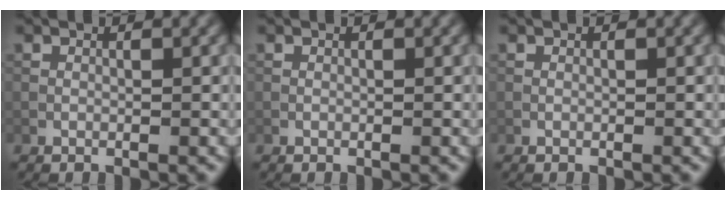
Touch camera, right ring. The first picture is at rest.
{"total": 0.0}
{"total": 0.0}